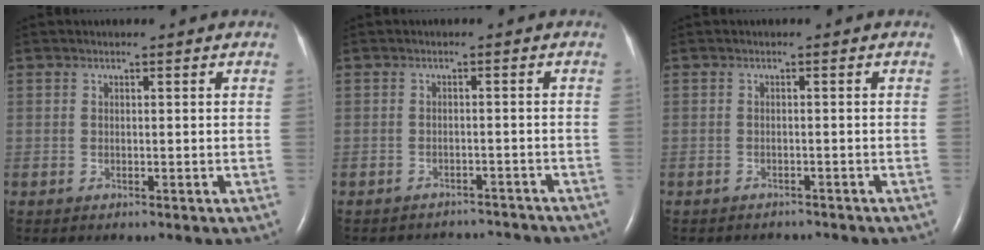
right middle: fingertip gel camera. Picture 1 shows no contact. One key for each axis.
{"total": 7.3, "fx": -7.1, "fy": 1.8, "fz": 0.0, "tx": -0.003, "ty": 0.012, "tz": -0.080}
{"total": 3.4, "fx": -3.1, "fy": 1.2, "fz": 0.2, "tx": -0.005, "ty": -0.002, "tz": -0.039}